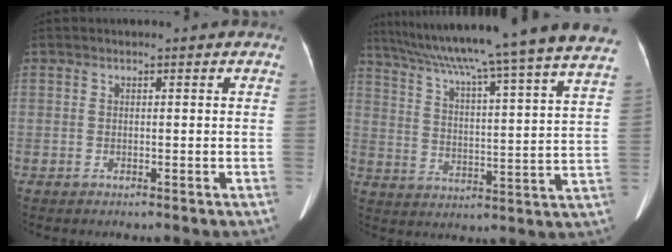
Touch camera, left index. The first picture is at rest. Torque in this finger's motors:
{"motor_torque": [0.14, -2.00, 0.19, 0.21]}